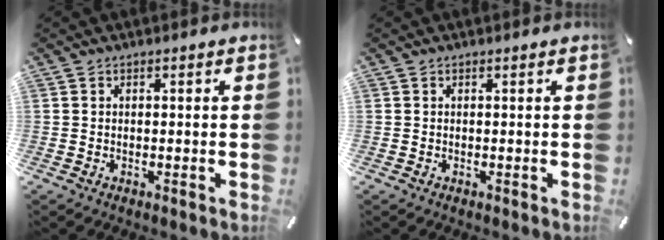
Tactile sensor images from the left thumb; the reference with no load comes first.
{"total": 0.0}